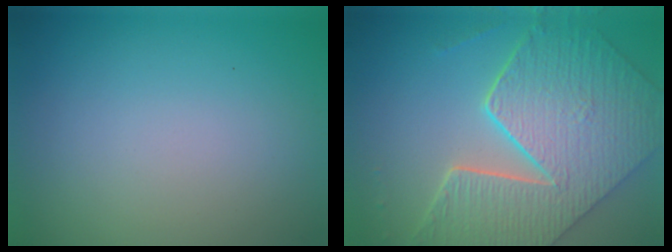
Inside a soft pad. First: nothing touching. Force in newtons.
{"total": 9.3, "press": 6.8, "slide": 6.3}